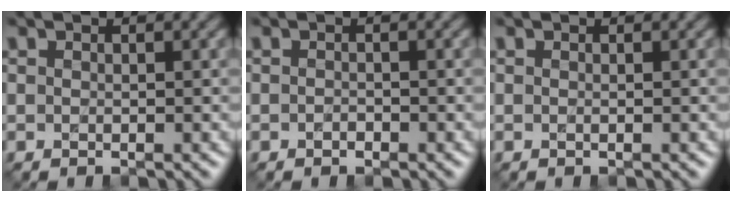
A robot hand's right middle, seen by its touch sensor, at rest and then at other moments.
{"total": 0.6, "force": [-0.4, 0.3, 0.3], "torque": [-0.005, -0.001, -0.006]}
{"total": 0.0}